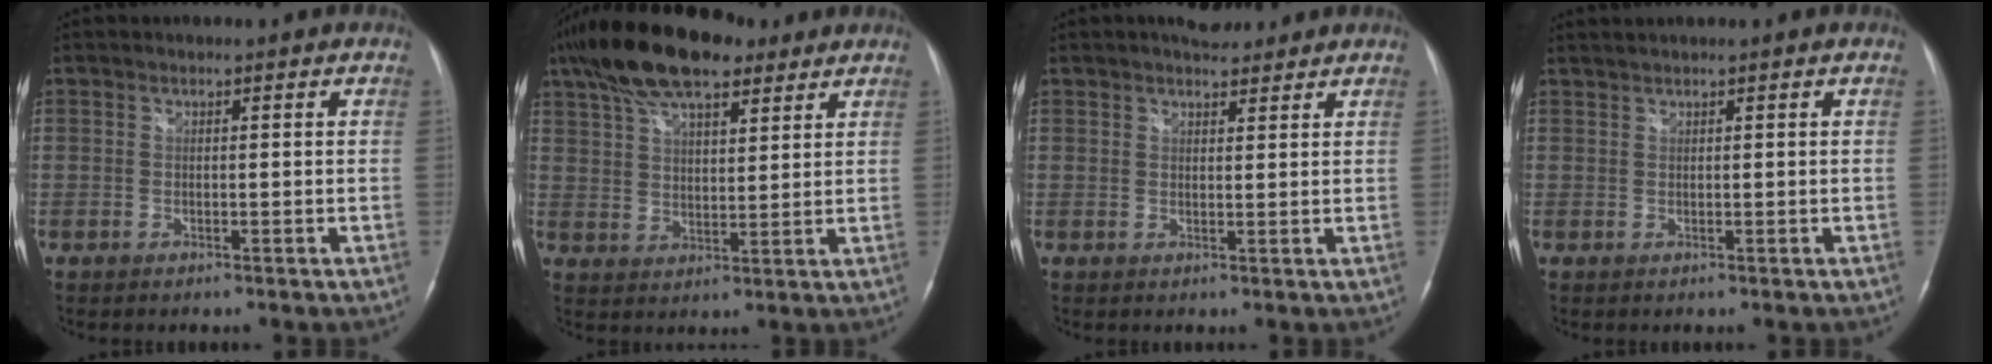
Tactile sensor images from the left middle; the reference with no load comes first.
{"total": 15.0, "force": [10.5, 5.2, 9.3], "torque": [-0.186, 0.035, 0.185]}
{"total": 4.5, "force": [3.8, 1.5, 1.9], "torque": [-0.033, 0.008, 0.058]}
{"total": 1.3, "force": [1.2, -0.2, 0.4], "torque": [-0.010, 0.010, 0.028]}